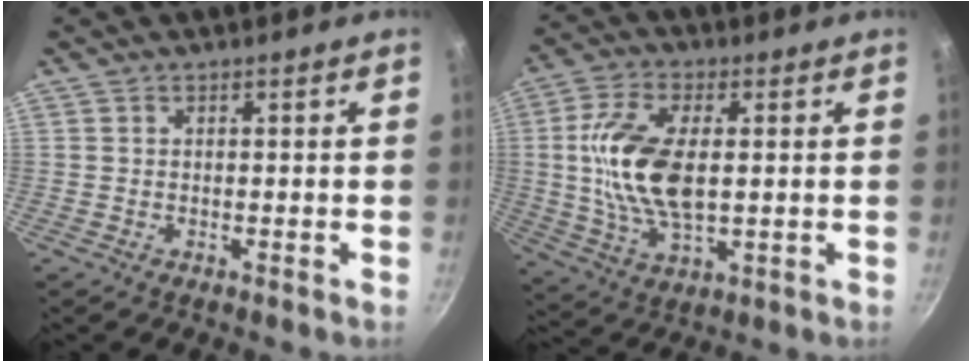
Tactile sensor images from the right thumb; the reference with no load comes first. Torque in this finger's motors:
{"motor_torque": [1.00, 2.79, 1.87, -0.26, 0.62]}